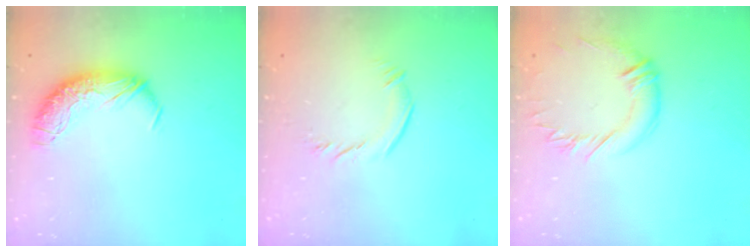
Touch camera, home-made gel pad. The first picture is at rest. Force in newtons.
{"total": 4.1, "press": 3.9, "slide": 1.2}
{"total": 1.3, "press": 1.1, "slide": 0.7}